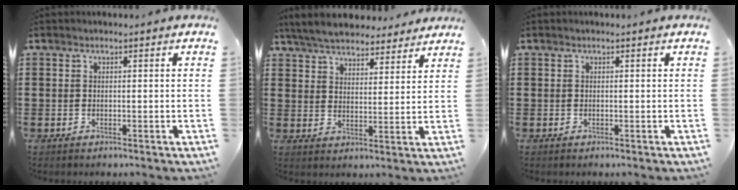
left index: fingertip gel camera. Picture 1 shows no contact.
{"total": 6.0, "force": [5.7, 1.1, 1.4], "torque": [-0.051, -0.018, 0.105]}
{"total": 0.0}